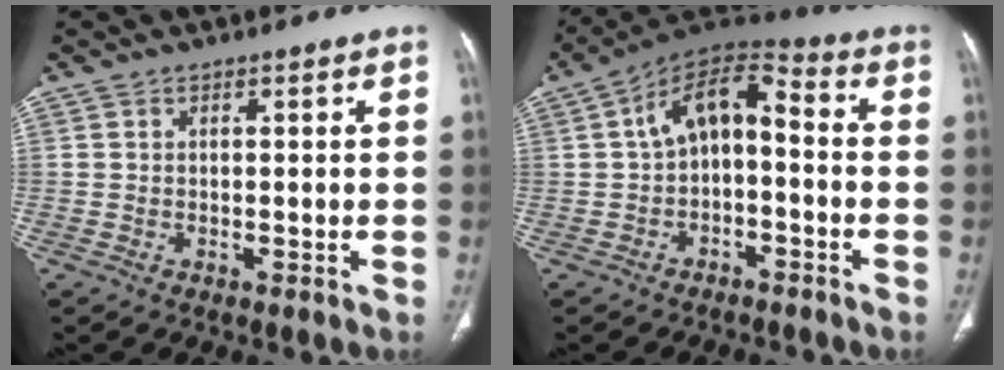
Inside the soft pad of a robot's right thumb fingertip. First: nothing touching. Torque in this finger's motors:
{"motor_torque": [-0.52, -0.14, -0.42, 0.26, 0.03]}